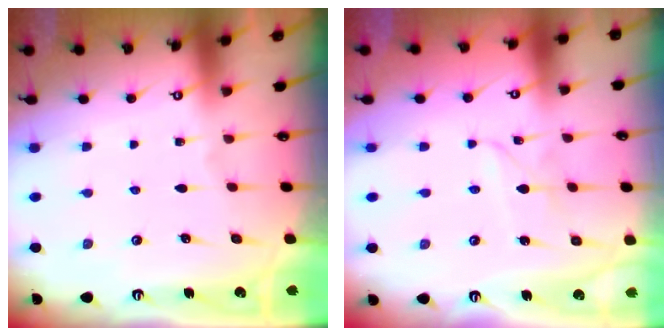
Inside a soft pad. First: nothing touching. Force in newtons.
{"total": 2.4, "press": 2.4, "slide": 0.3}